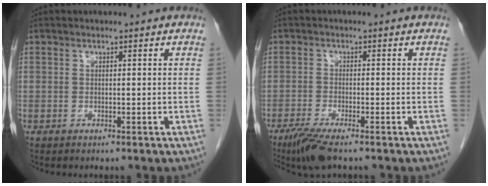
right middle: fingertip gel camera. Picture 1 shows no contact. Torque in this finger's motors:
{"motor_torque": [0.60, -0.41, 0.07, 0.05]}